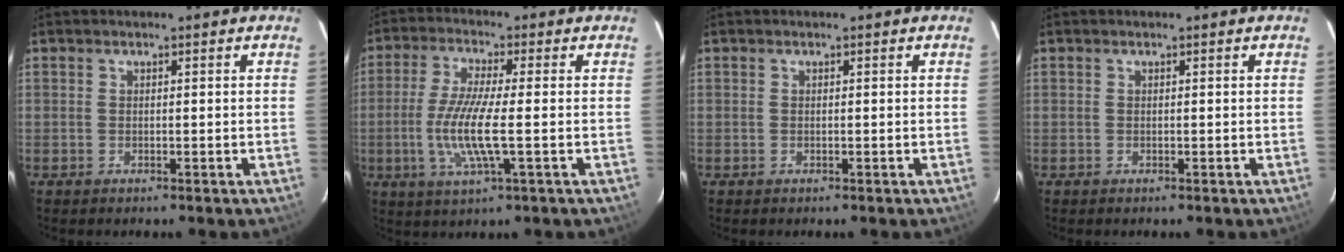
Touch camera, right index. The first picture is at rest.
{"total": 9.9, "force": [-1.9, 1.0, 9.7], "torque": [-0.195, -0.012, -0.038]}
{"total": 0.0}
{"total": 0.0}